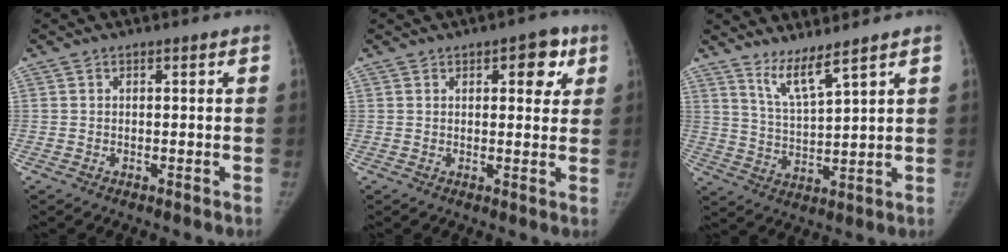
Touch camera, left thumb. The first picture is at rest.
{"total": 5.9, "force": [2.6, 3.0, 4.3], "torque": [-0.024, -0.005, 0.025]}
{"total": 6.2, "force": [4.9, 0.2, 3.8], "torque": [-0.073, -0.050, 0.103]}